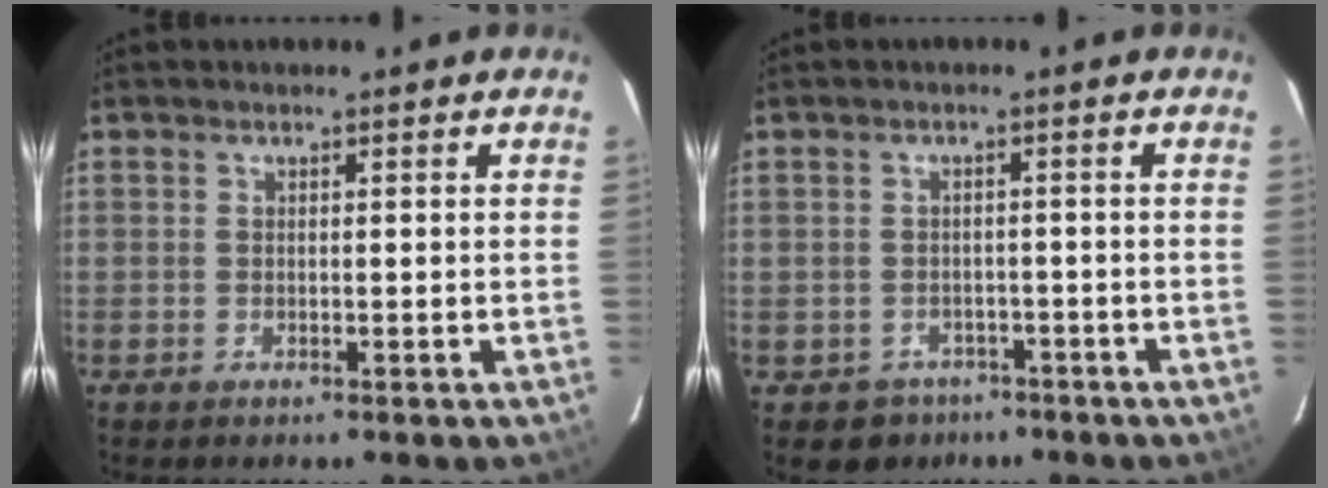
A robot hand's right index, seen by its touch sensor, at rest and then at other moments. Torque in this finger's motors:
{"motor_torque": [-0.43, -0.02, -0.60, -0.21]}